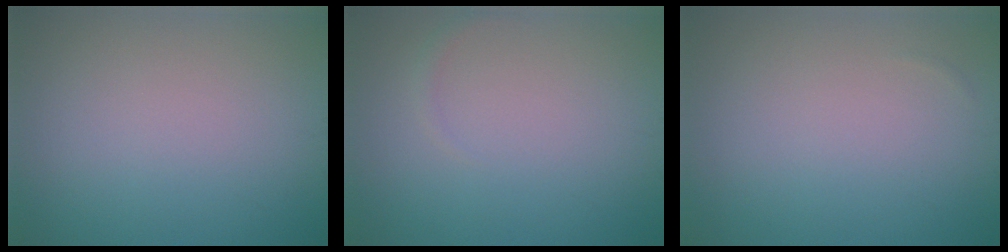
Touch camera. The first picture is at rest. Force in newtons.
{"total": 0.6, "press": 0.6, "slide": 0.0}
{"total": 0.0}